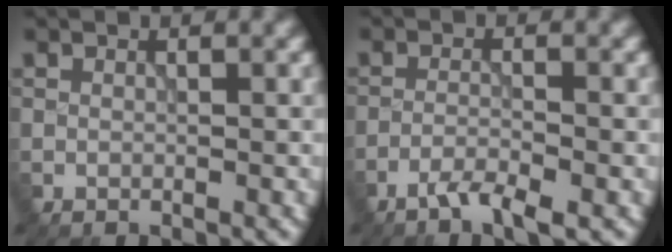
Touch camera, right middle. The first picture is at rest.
{"total": 2.5, "force": [-1.8, 0.3, 1.7], "torque": [-0.033, 0.000, -0.041]}